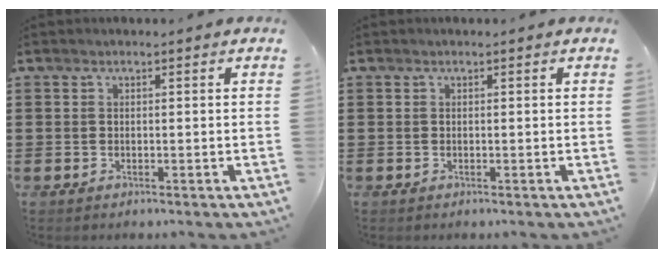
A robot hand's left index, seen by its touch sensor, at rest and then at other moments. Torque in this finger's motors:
{"motor_torque": [0.00, 0.00, -0.02, 0.00]}